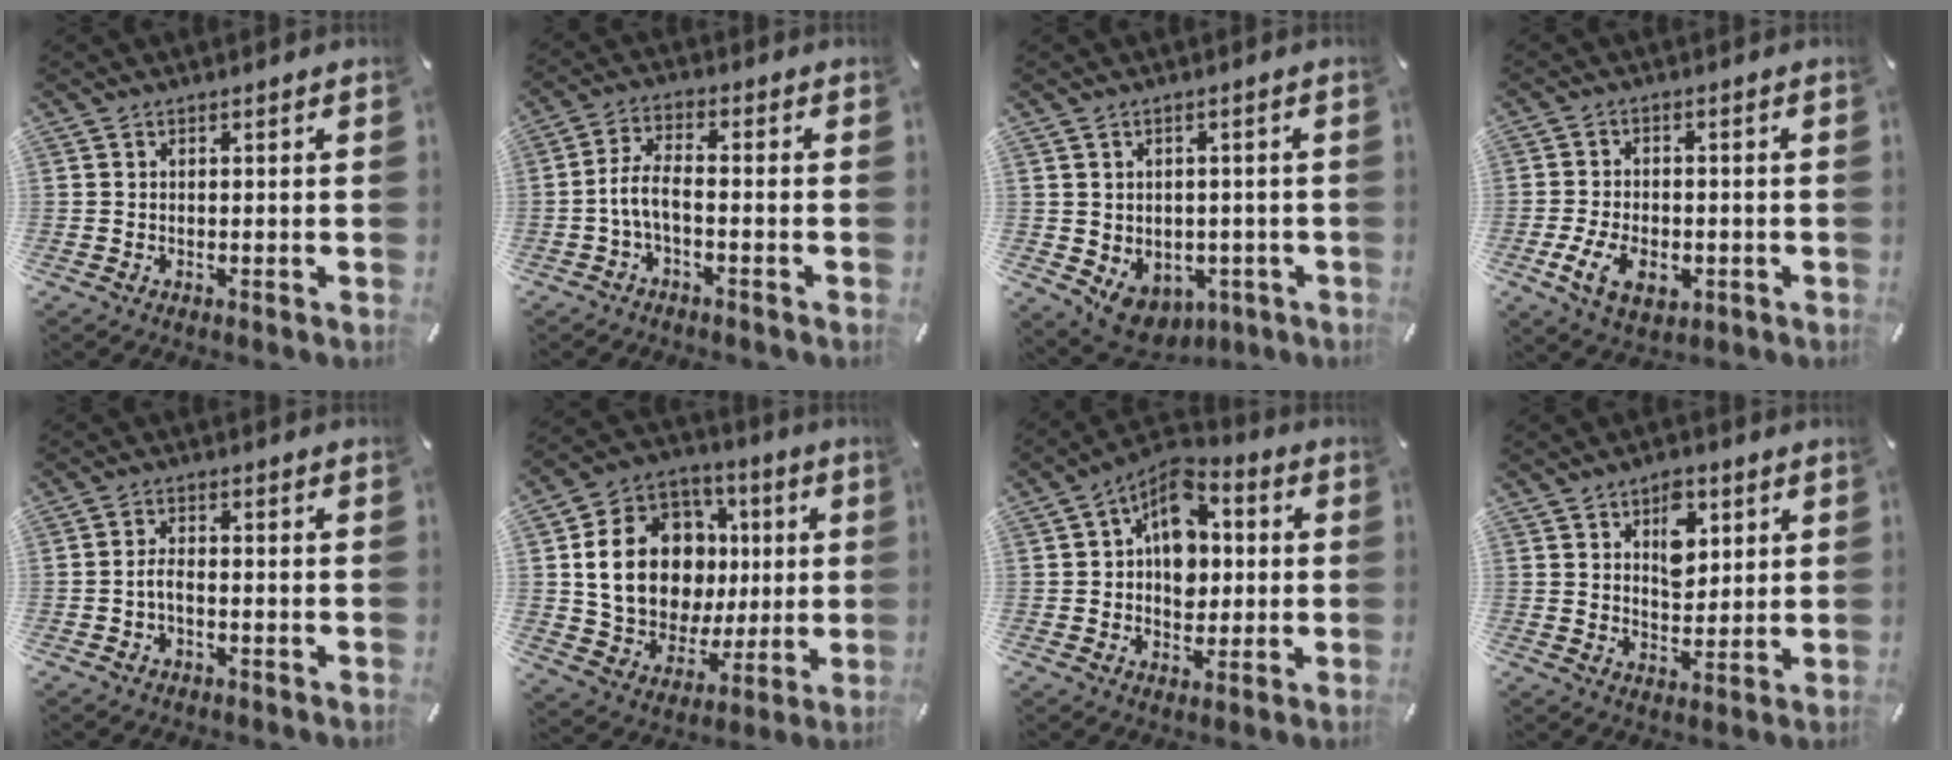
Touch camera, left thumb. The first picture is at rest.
{"total": 5.4, "force": [-1.9, 2.0, 4.7], "torque": [-0.107, -0.001, -0.040]}
{"total": 5.5, "force": [-1.9, 4.7, 2.0], "torque": [-0.059, 0.007, -0.030]}
{"total": 8.6, "force": [-2.9, 5.4, 6.0], "torque": [-0.126, 0.000, -0.052]}
{"total": 2.7, "force": [-1.1, 1.4, 2.0], "torque": [-0.044, 0.004, -0.023]}
{"total": 19.4, "force": [2.6, 15.5, 11.4], "torque": [-0.223, -0.001, 0.056]}
{"total": 10.8, "force": [2.0, 8.3, 6.7], "torque": [-0.102, -0.012, 0.036]}
{"total": 8.2, "force": [3.6, 5.4, 5.0], "torque": [-0.062, -0.008, 0.059]}